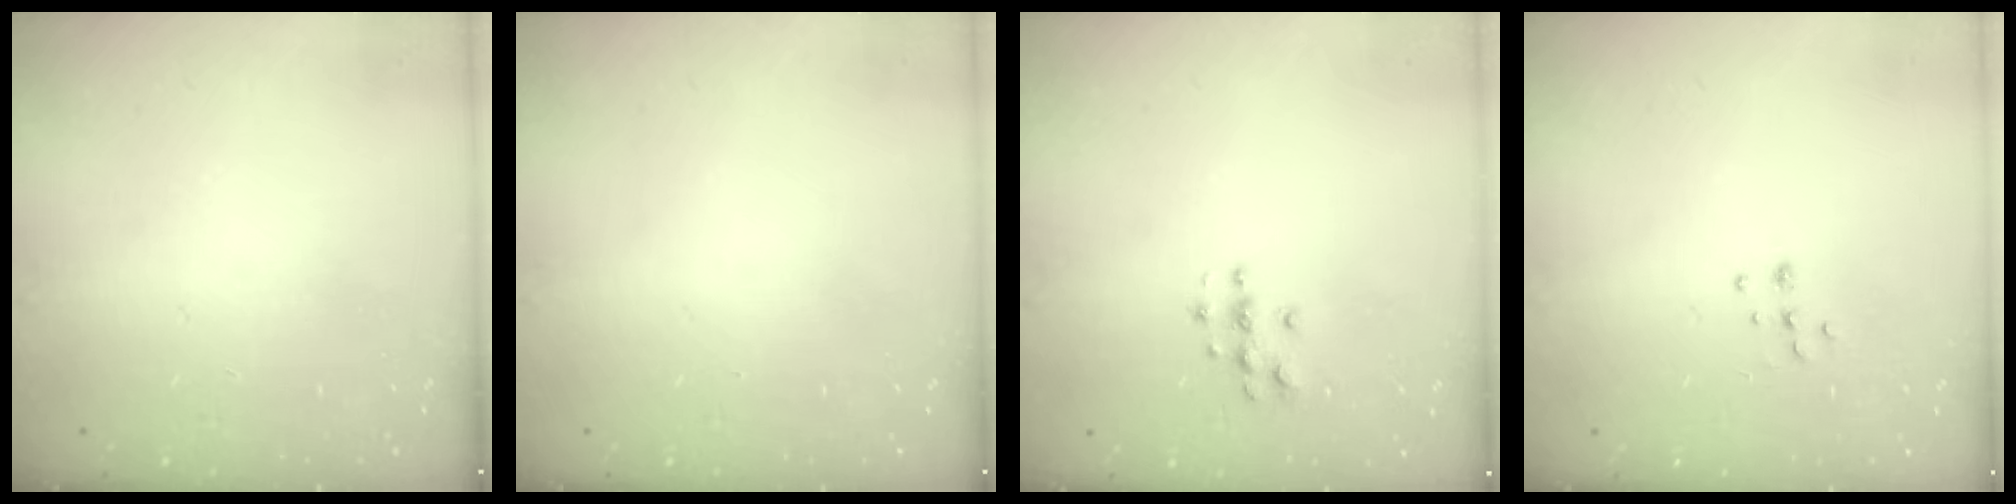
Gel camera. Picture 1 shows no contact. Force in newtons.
{"total": 0.0}
{"total": 4.5, "press": 4.5, "slide": 0.5}
{"total": 7.0, "press": 6.9, "slide": 0.6}